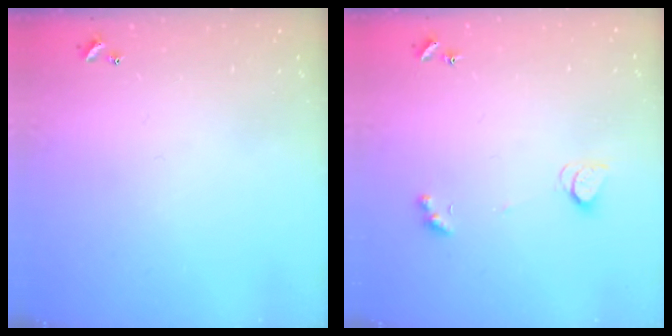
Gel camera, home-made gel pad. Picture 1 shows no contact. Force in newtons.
{"total": 2.1, "press": 2.1, "slide": 0.4}